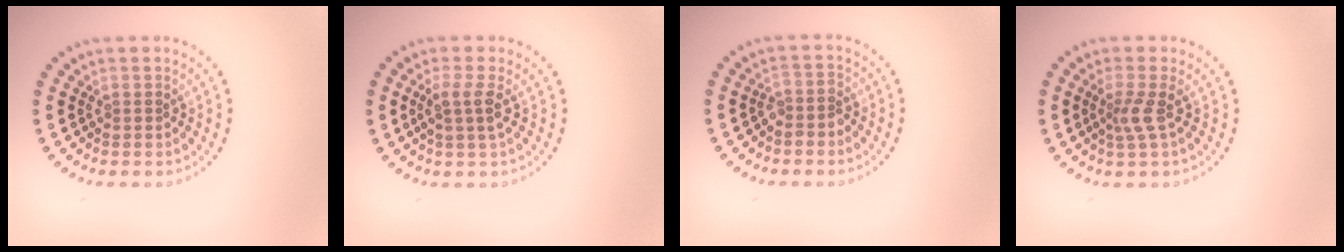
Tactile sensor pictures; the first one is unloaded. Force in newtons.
{"total": 2.0, "press": 1.7, "slide": 1.2}
{"total": 1.7, "press": 1.4, "slide": 0.9}
{"total": 2.0, "press": 1.4, "slide": 1.4}